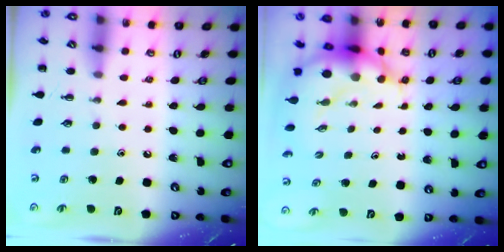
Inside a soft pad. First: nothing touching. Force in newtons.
{"total": 7.4, "press": 7.2, "slide": 1.9}